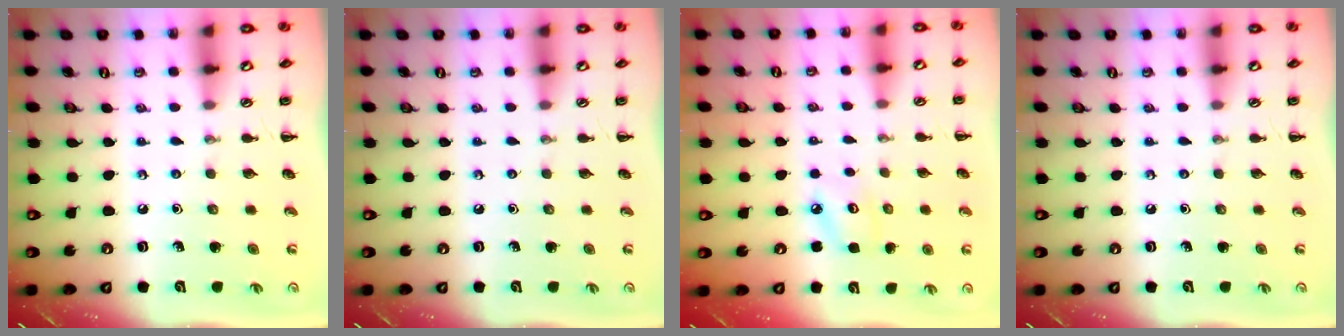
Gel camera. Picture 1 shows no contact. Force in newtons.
{"total": 0.0}
{"total": 5.2, "press": 5.1, "slide": 1.1}
{"total": 0.0}